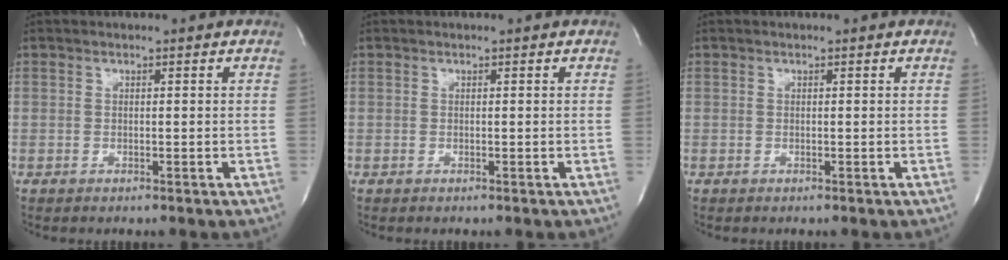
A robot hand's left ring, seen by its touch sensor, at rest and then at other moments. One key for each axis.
{"total": 0.0}
{"total": 0.0}